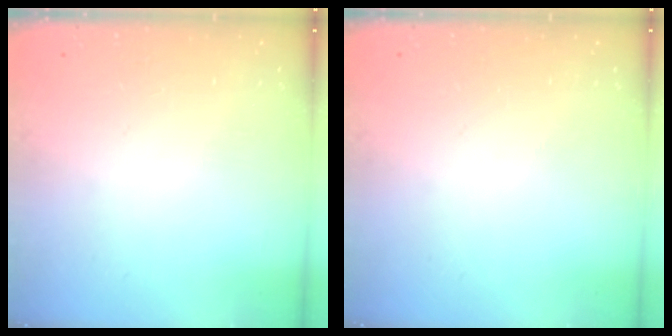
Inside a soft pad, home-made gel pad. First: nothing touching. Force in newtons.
{"total": 0.0}